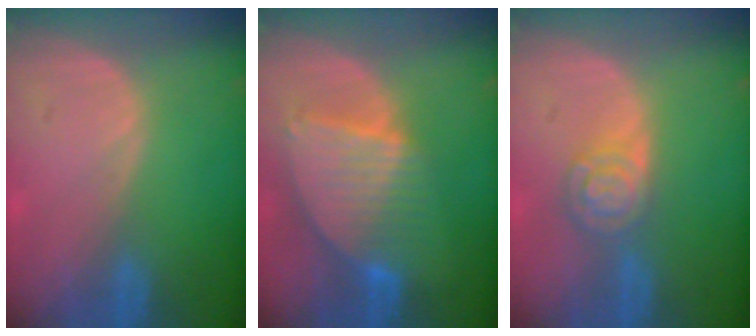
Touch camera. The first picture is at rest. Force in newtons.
{"total": 8.7, "press": 7.5, "slide": 4.4}
{"total": 5.4, "press": 4.7, "slide": 2.5}